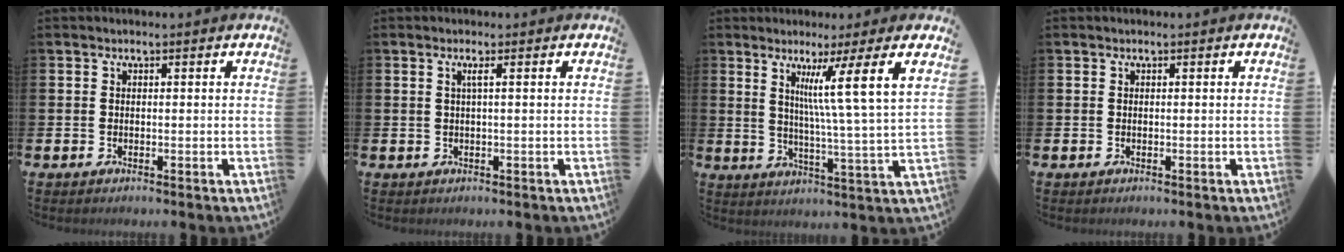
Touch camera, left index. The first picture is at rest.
{"total": 1.2, "force": [0.3, -0.2, 1.1], "torque": [-0.027, 0.001, 0.005]}
{"total": 8.4, "force": [4.5, -1.0, 7.0], "torque": [-0.122, -0.036, 0.062]}
{"total": 0.0}